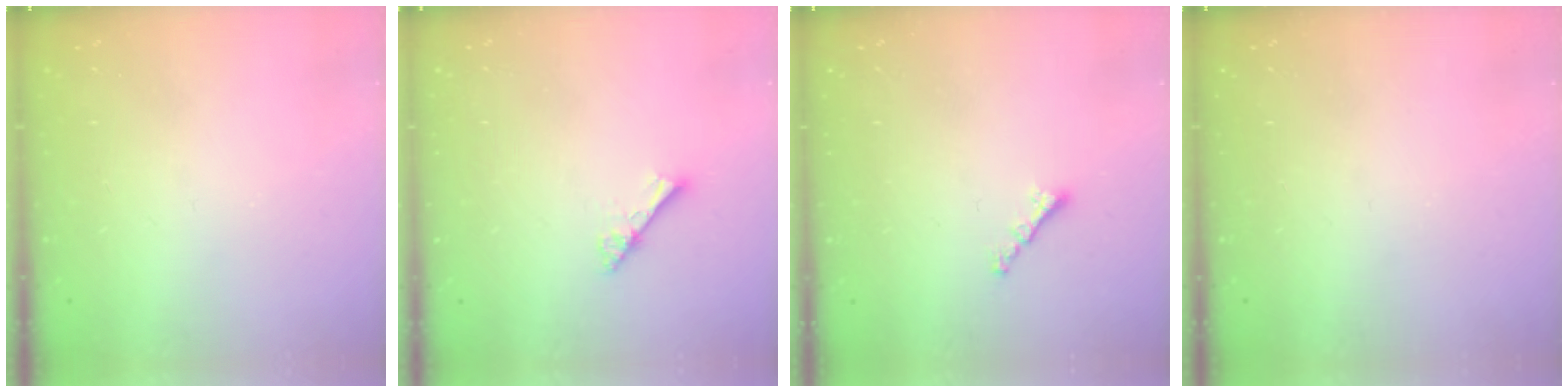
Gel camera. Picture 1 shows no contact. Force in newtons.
{"total": 2.8, "press": 2.8, "slide": 0.3}
{"total": 0.6, "press": 0.5, "slide": 0.4}
{"total": 0.0}